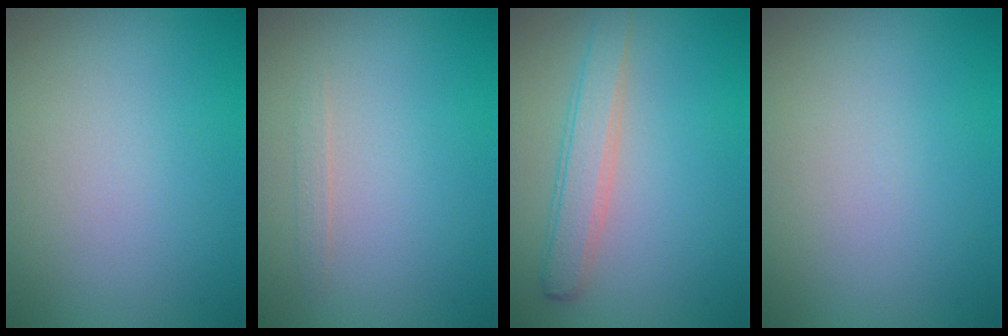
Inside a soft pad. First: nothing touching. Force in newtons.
{"total": 0.6, "press": 0.6, "slide": 0.0}
{"total": 3.0, "press": 3.0, "slide": 0.1}
{"total": 0.0}